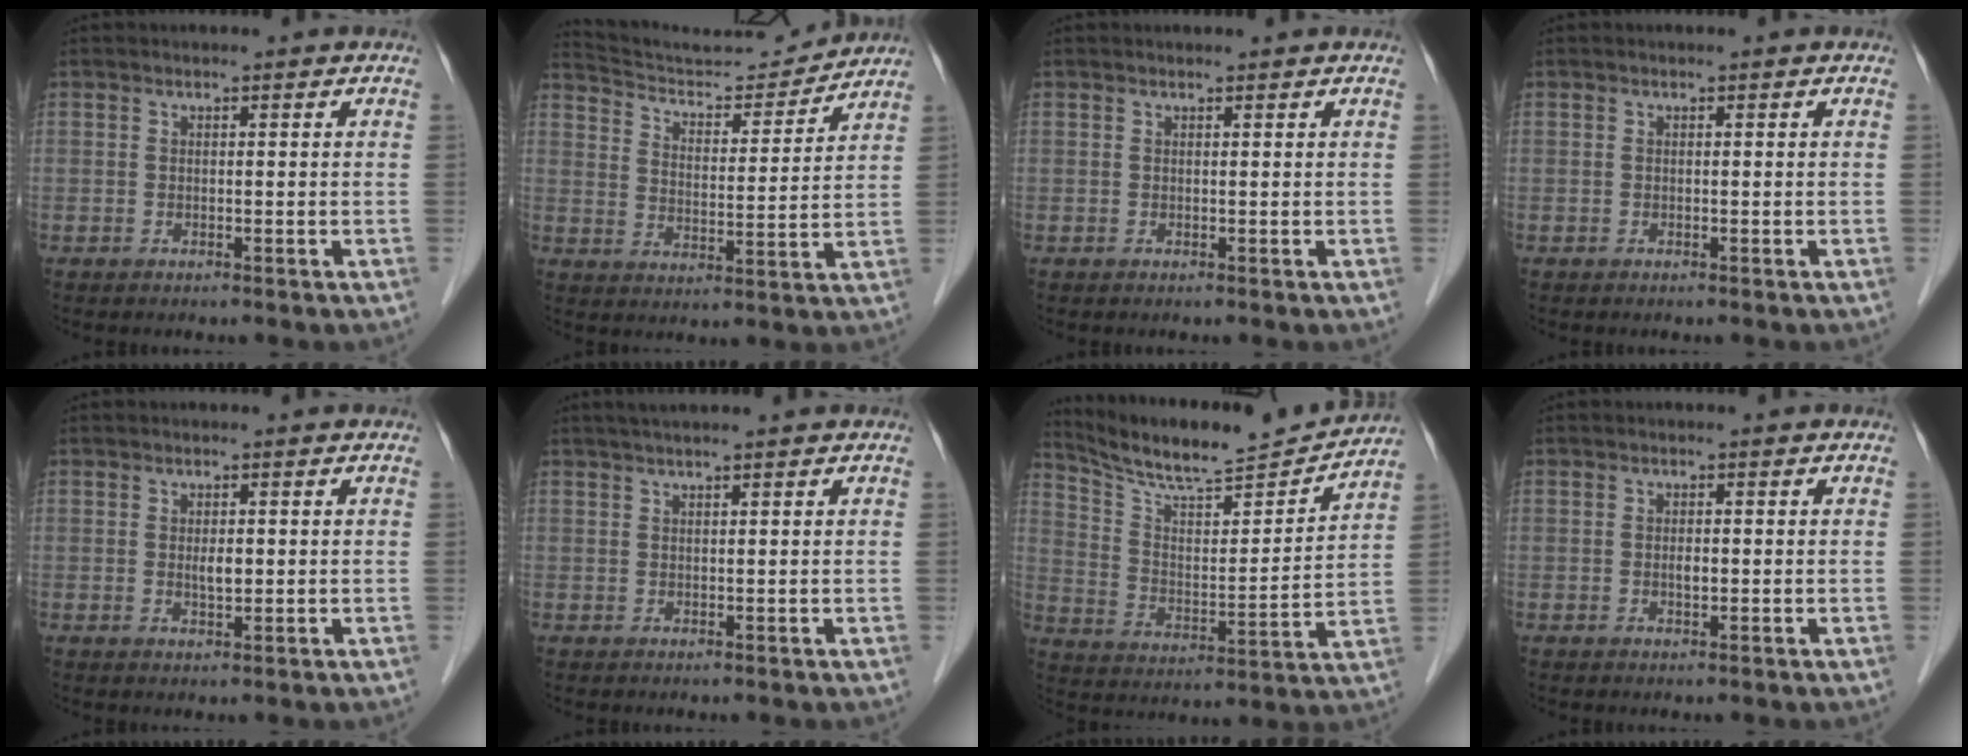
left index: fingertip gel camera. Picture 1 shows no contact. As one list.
[{"total": 12.7, "force": [12.6, 0.7, 1.4], "torque": [-0.029, -0.002, 0.199]}, {"total": 1.2, "force": [1.2, 0.1, 0.3], "torque": [-0.005, 0.011, 0.019]}, {"total": 0.0}, {"total": 1.6, "force": [0.2, 0.6, 1.4], "torque": [-0.025, -0.002, 0.005]}, {"total": 4.6, "force": [3.8, -0.3, 2.6], "torque": [-0.036, 0.029, 0.062]}, {"total": 16.8, "force": [16.0, 0.5, 5.1], "torque": [-0.100, -0.010, 0.259]}, {"total": 1.0, "force": [-0.1, 0.4, 0.9], "torque": [-0.018, 0.000, -0.001]}]